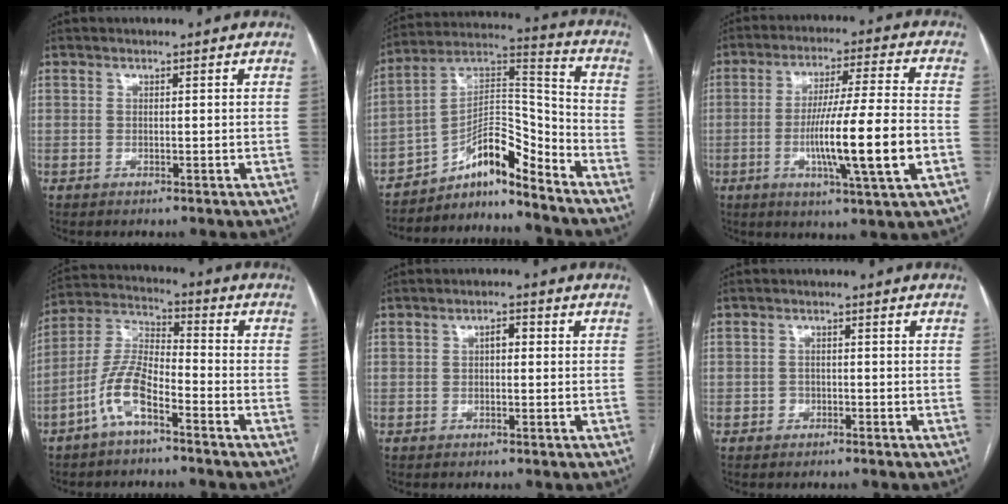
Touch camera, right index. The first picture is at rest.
{"total": 11.2, "force": [-9.1, 1.7, 6.4], "torque": [-0.110, 0.044, -0.151]}
{"total": 14.7, "force": [-3.5, -0.2, 14.3], "torque": [-0.249, -0.007, -0.060]}
{"total": 8.9, "force": [-5.0, 2.4, 7.0], "torque": [-0.159, 0.012, -0.103]}
{"total": 1.8, "force": [0.1, 0.9, 1.6], "torque": [-0.022, 0.011, 0.000]}
{"total": 1.3, "force": [-0.8, 1.0, 0.0], "torque": [0.002, 0.005, -0.018]}